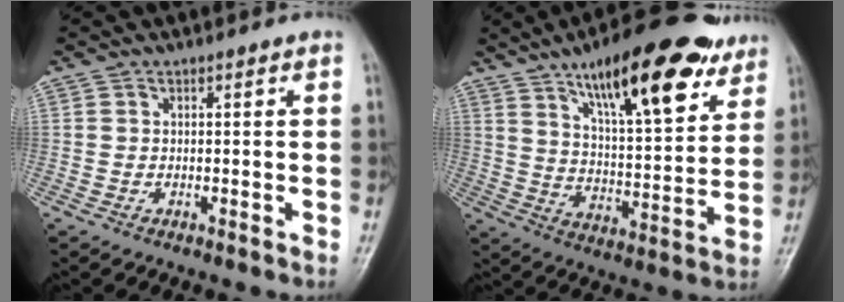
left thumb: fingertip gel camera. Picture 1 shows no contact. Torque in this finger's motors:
{"motor_torque": [0.22, 0.32, 1.51, -1.25, 0.14]}